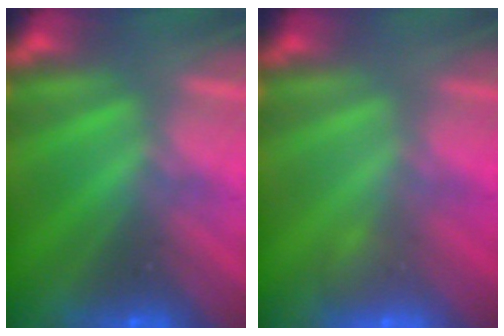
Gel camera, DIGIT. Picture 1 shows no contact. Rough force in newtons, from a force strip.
{"total": 2.8}